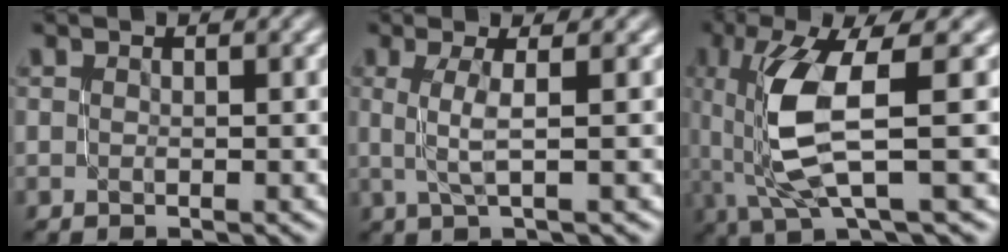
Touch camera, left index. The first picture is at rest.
{"total": 2.6, "force": [0.4, 0.7, 2.5], "torque": [-0.045, 0.004, 0.007]}
{"total": 7.8, "force": [0.6, 2.2, 7.5], "torque": [-0.157, -0.006, 0.020]}